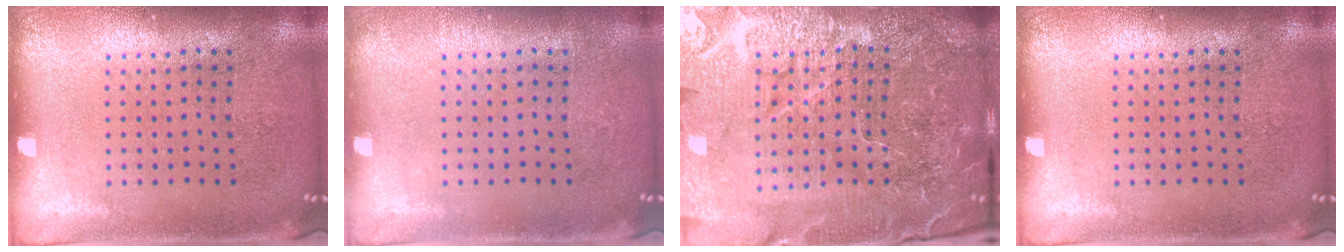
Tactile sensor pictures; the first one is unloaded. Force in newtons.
{"total": 0.0}
{"total": 6.7, "press": 5.9, "slide": 3.1}
{"total": 0.0}